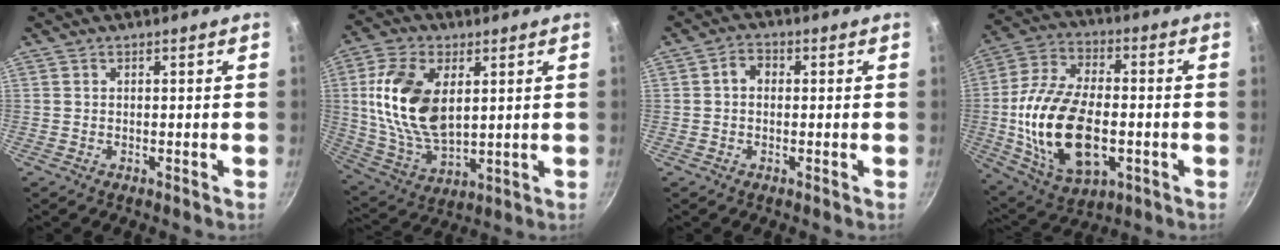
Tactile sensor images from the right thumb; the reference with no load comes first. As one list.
[{"total": 17.2, "force": [3.4, 10.0, 13.5], "torque": [-0.249, -0.012, 0.074]}, {"total": 3.2, "force": [0.2, 2.5, 2.0], "torque": [-0.024, 0.010, -0.003]}, {"total": 21.8, "force": [-3.2, 12.3, 17.8], "torque": [-0.336, 0.017, -0.050]}]